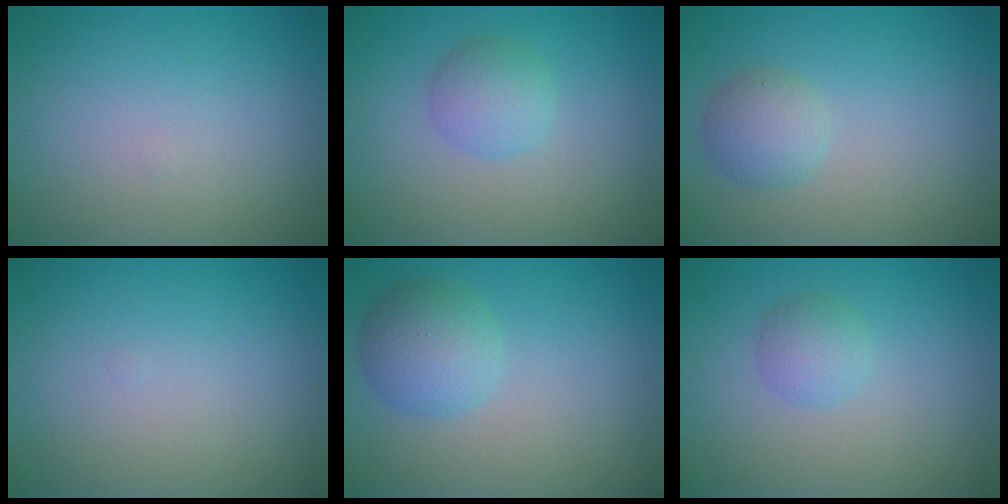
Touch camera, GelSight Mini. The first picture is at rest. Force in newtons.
{"total": 2.5, "press": 2.5, "slide": 0.1}
{"total": 2.4, "press": 2.4, "slide": 0.2}
{"total": 0.0}
{"total": 3.7, "press": 3.7, "slide": 0.2}
{"total": 1.9, "press": 1.9, "slide": 0.1}